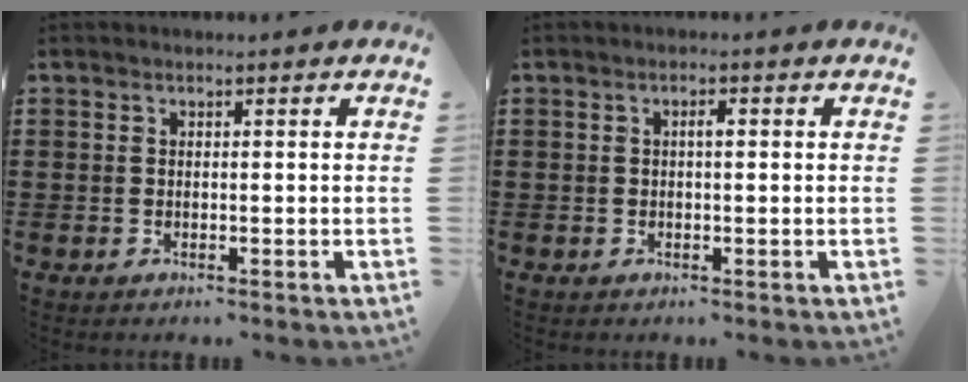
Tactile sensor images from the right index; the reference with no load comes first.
{"total": 1.3, "force": [0.1, 0.3, 1.3], "torque": [-0.023, 0.002, 0.000]}